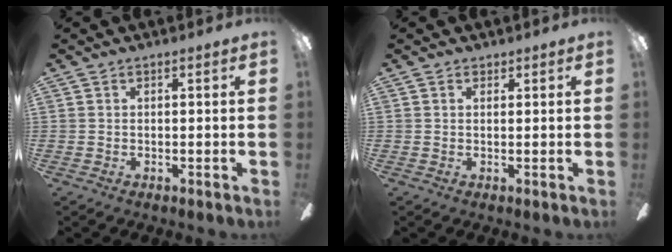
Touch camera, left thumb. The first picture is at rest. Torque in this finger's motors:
{"motor_torque": [-0.08, -0.12, 0.34, -0.33, -0.03]}